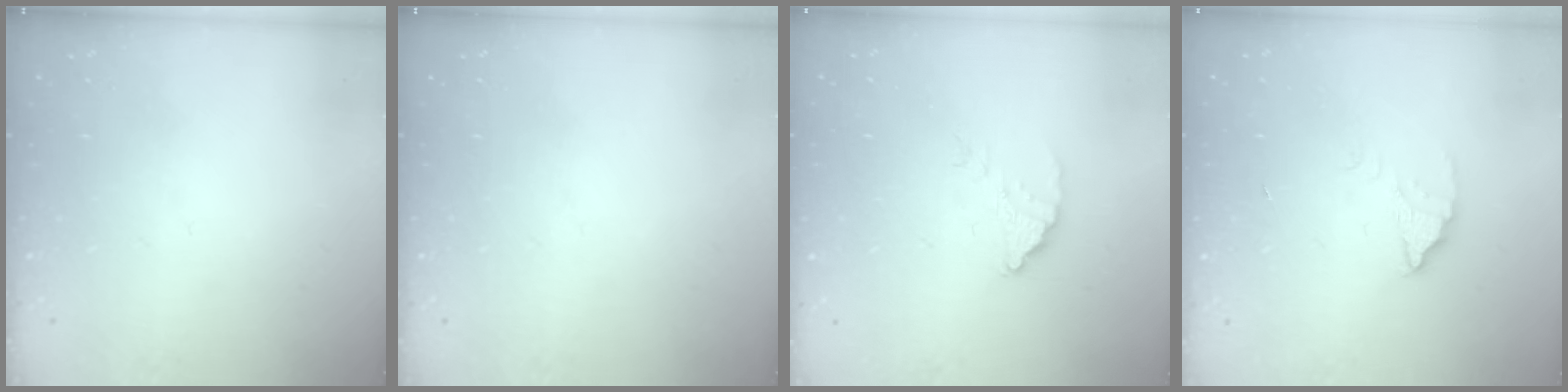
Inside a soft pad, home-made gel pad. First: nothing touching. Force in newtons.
{"total": 0.0}
{"total": 2.2, "press": 2.2, "slide": 0.0}
{"total": 2.6, "press": 2.6, "slide": 0.2}